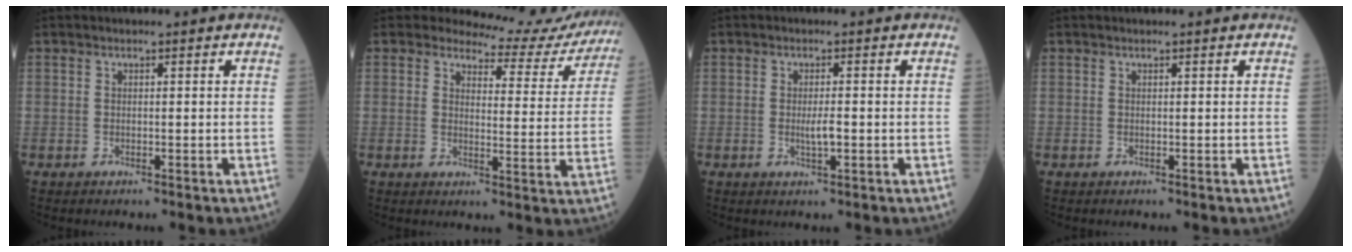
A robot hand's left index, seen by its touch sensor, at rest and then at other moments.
{"total": 12.2, "force": [11.9, 2.6, 0.1], "torque": [0.022, -0.060, 0.114]}
{"total": 2.1, "force": [-0.5, 0.3, 2.0], "torque": [-0.038, -0.005, -0.009]}
{"total": 0.0}